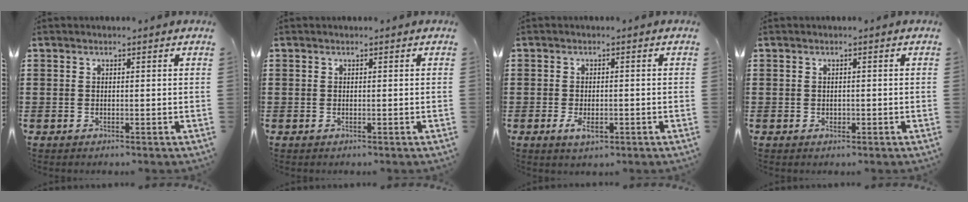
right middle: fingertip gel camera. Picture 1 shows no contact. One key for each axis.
{"total": 0.0}
{"total": 3.0, "fx": -1.1, "fy": 1.1, "fz": 2.6, "tx": -0.059, "ty": -0.005, "tz": -0.023}
{"total": 0.5, "fx": 0.0, "fy": 0.5, "fz": 0.1, "tx": -0.006, "ty": 0.003, "tz": 0.000}